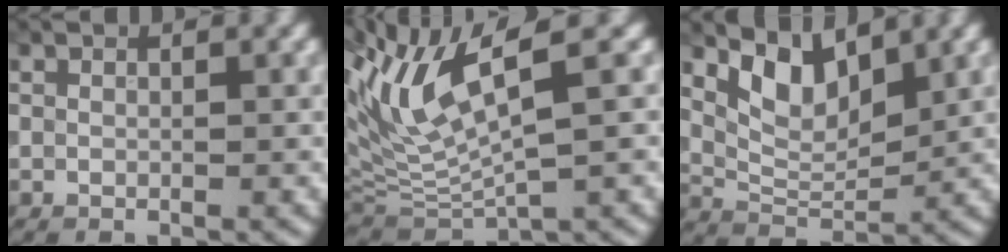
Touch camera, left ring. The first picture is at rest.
{"total": 8.4, "force": [3.4, 2.2, 7.3], "torque": [-0.154, 0.006, 0.067]}
{"total": 4.7, "force": [2.6, 2.3, 3.2], "torque": [-0.063, -0.008, 0.049]}